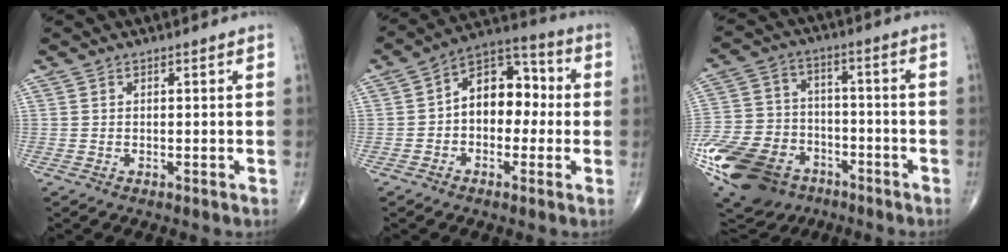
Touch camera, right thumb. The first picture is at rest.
{"total": 11.9, "force": [-0.1, 8.0, 8.8], "torque": [-0.096, 0.042, -0.017]}
{"total": 23.6, "force": [-12.1, 16.3, 12.1], "torque": [-0.283, 0.038, -0.205]}